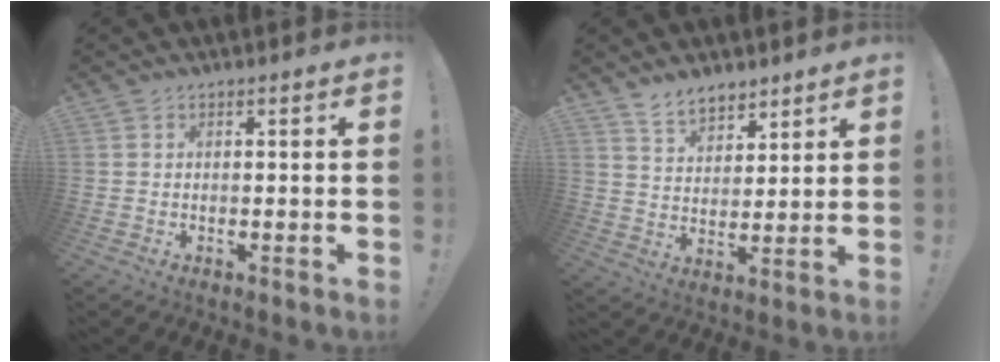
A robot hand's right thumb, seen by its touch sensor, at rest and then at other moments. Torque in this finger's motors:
{"motor_torque": [0.03, 0.03, 0.08, 0.24, 0.00]}